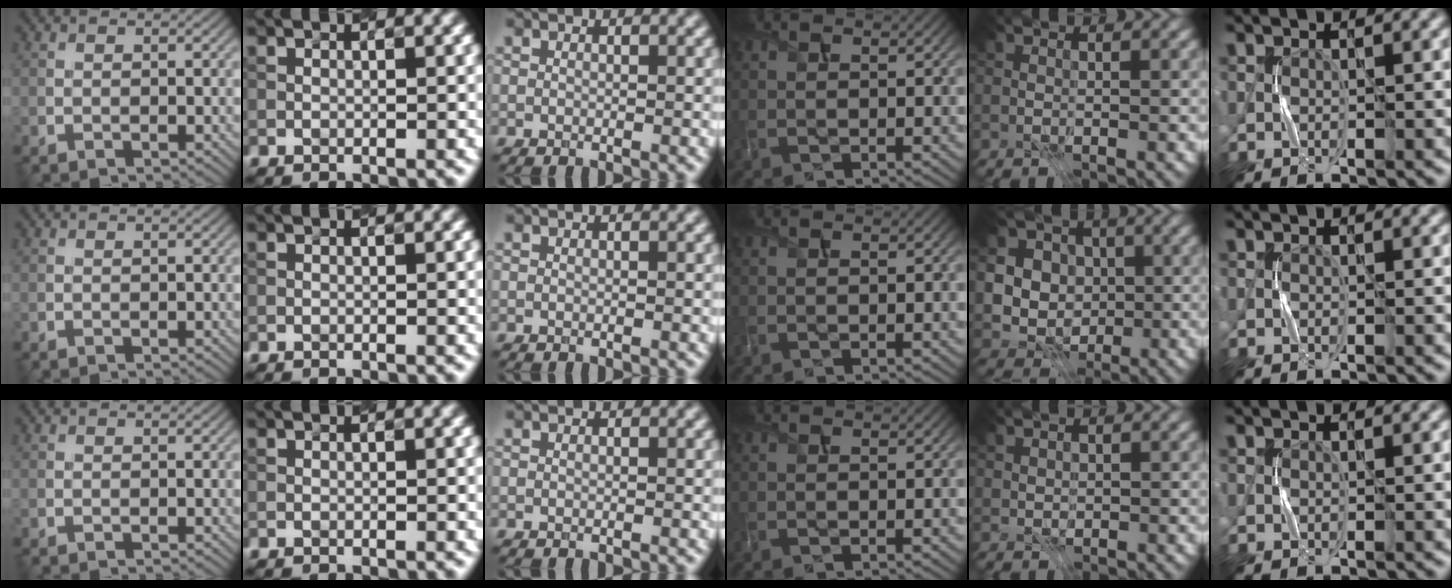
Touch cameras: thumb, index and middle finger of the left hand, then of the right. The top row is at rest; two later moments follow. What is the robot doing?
{"motion": "press", "object": "joystick"}